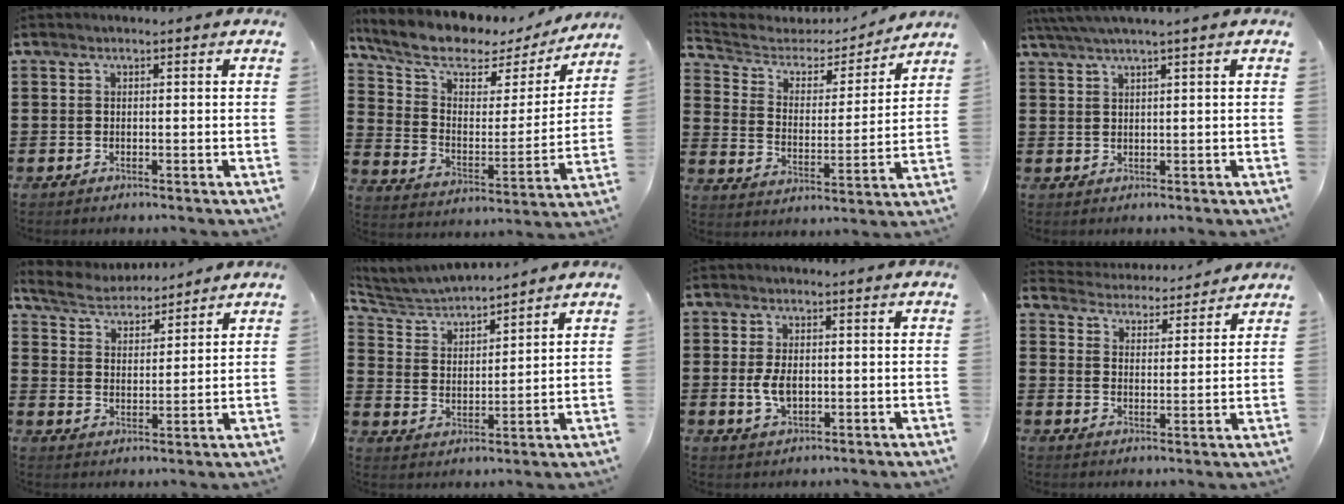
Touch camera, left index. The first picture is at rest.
{"total": 8.3, "force": [6.4, 3.3, 4.2], "torque": [-0.113, -0.038, 0.109]}
{"total": 4.0, "force": [3.4, 2.0, 0.8], "torque": [-0.045, -0.025, 0.050]}
{"total": 2.2, "force": [1.4, -0.3, 1.7], "torque": [-0.034, 0.001, 0.025]}
{"total": 5.0, "force": [4.8, 1.1, 0.7], "torque": [-0.039, -0.023, 0.084]}
{"total": 4.9, "force": [4.8, 0.4, 0.7], "torque": [-0.040, -0.031, 0.080]}
{"total": 4.4, "force": [-0.3, 2.5, 3.6], "torque": [-0.084, 0.001, -0.011]}
{"total": 4.2, "force": [4.2, 0.1, -0.4], "torque": [-0.017, -0.031, 0.069]}